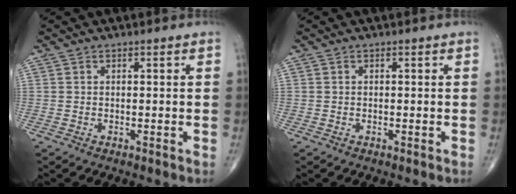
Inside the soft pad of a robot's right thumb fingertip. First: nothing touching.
{"total": 0.0}